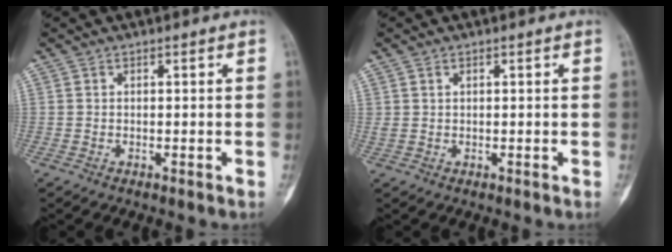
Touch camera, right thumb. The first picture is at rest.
{"total": 1.3, "force": [0.7, 0.8, 0.7], "torque": [-0.015, 0.002, 0.016]}